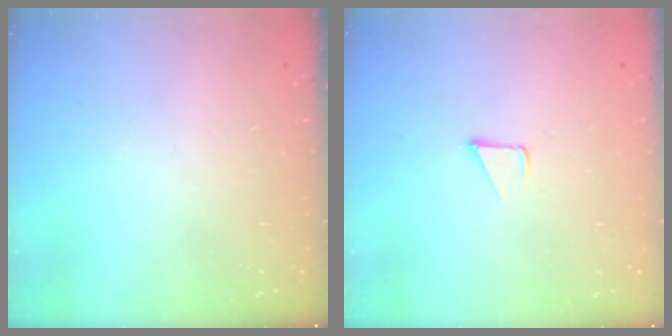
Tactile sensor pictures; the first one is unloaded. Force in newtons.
{"total": 1.7, "press": 1.7, "slide": 0.1}